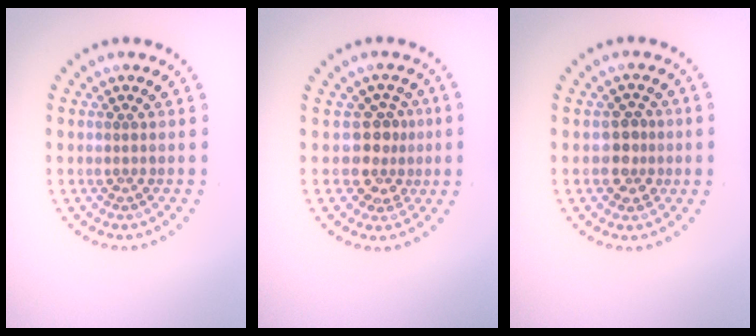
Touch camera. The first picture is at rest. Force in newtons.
{"total": 2.9, "press": 2.4, "slide": 1.6}
{"total": 2.4, "press": 2.3, "slide": 0.9}